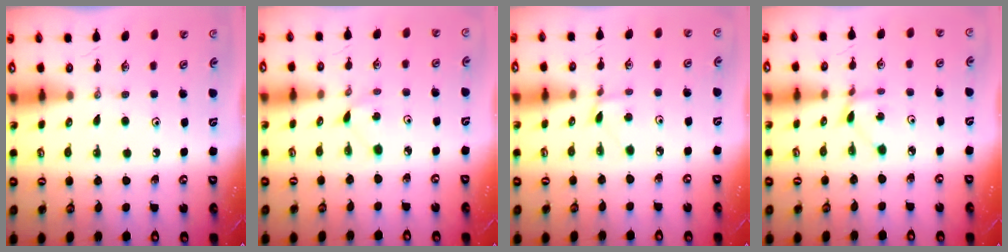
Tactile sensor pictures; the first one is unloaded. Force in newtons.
{"total": 2.7, "press": 2.7, "slide": 0.3}
{"total": 2.0, "press": 2.0, "slide": 0.2}
{"total": 2.1, "press": 2.1, "slide": 0.3}